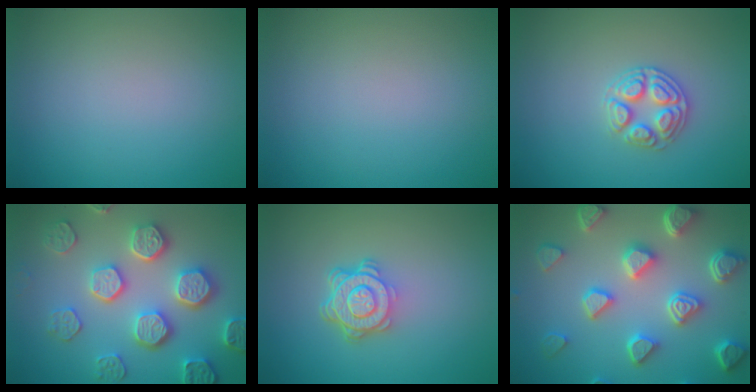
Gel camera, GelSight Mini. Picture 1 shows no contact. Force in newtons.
{"total": 0.0}
{"total": 2.9, "press": 2.8, "slide": 0.3}
{"total": 6.0, "press": 5.5, "slide": 2.4}
{"total": 4.8, "press": 3.4, "slide": 3.4}
{"total": 7.1, "press": 5.7, "slide": 4.1}